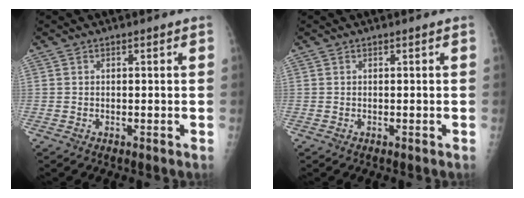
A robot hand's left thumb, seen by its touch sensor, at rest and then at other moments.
{"total": 0.0}